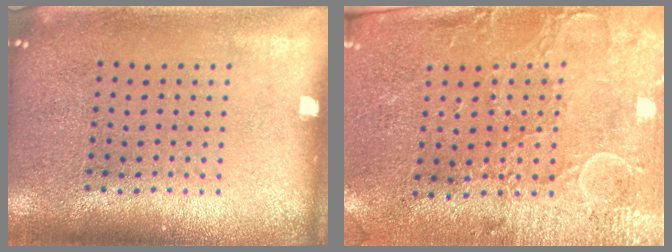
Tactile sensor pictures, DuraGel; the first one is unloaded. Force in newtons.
{"total": 2.9, "press": 2.5, "slide": 1.5}